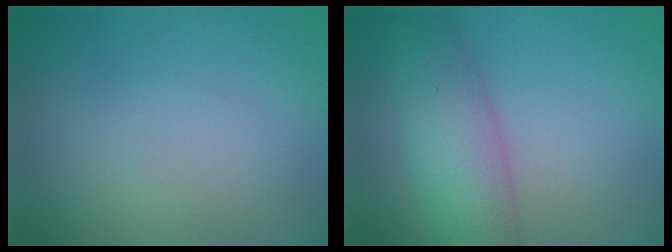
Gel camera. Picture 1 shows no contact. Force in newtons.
{"total": 5.9, "press": 5.9, "slide": 0.1}